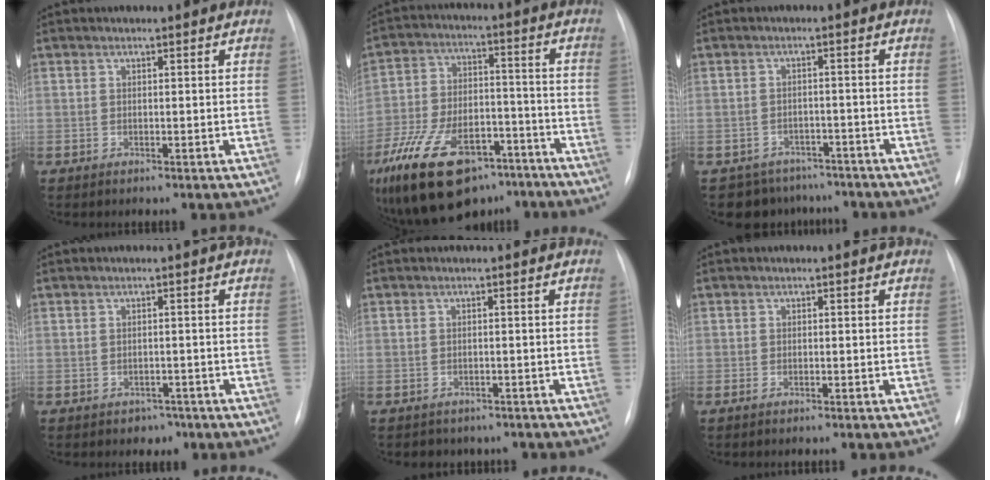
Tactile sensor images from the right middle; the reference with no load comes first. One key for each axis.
{"total": 22.4, "fx": -14.9, "fy": 10.8, "fz": 12.8, "tx": -0.272, "ty": 0.005, "tz": -0.247}
{"total": 7.1, "fx": -5.9, "fy": 3.8, "fz": -0.2, "tx": 0.010, "ty": 0.021, "tz": -0.073}
{"total": 2.0, "fx": -1.4, "fy": 1.5, "fz": 0.2, "tx": -0.003, "ty": 0.009, "tz": -0.013}
{"total": 4.8, "fx": -4.0, "fy": 2.5, "fz": 0.3, "tx": -0.001, "ty": 0.013, "tz": -0.042}
{"total": 1.3, "fx": -1.1, "fy": 0.2, "fz": 0.7, "tx": -0.016, "ty": -0.004, "tz": -0.010}